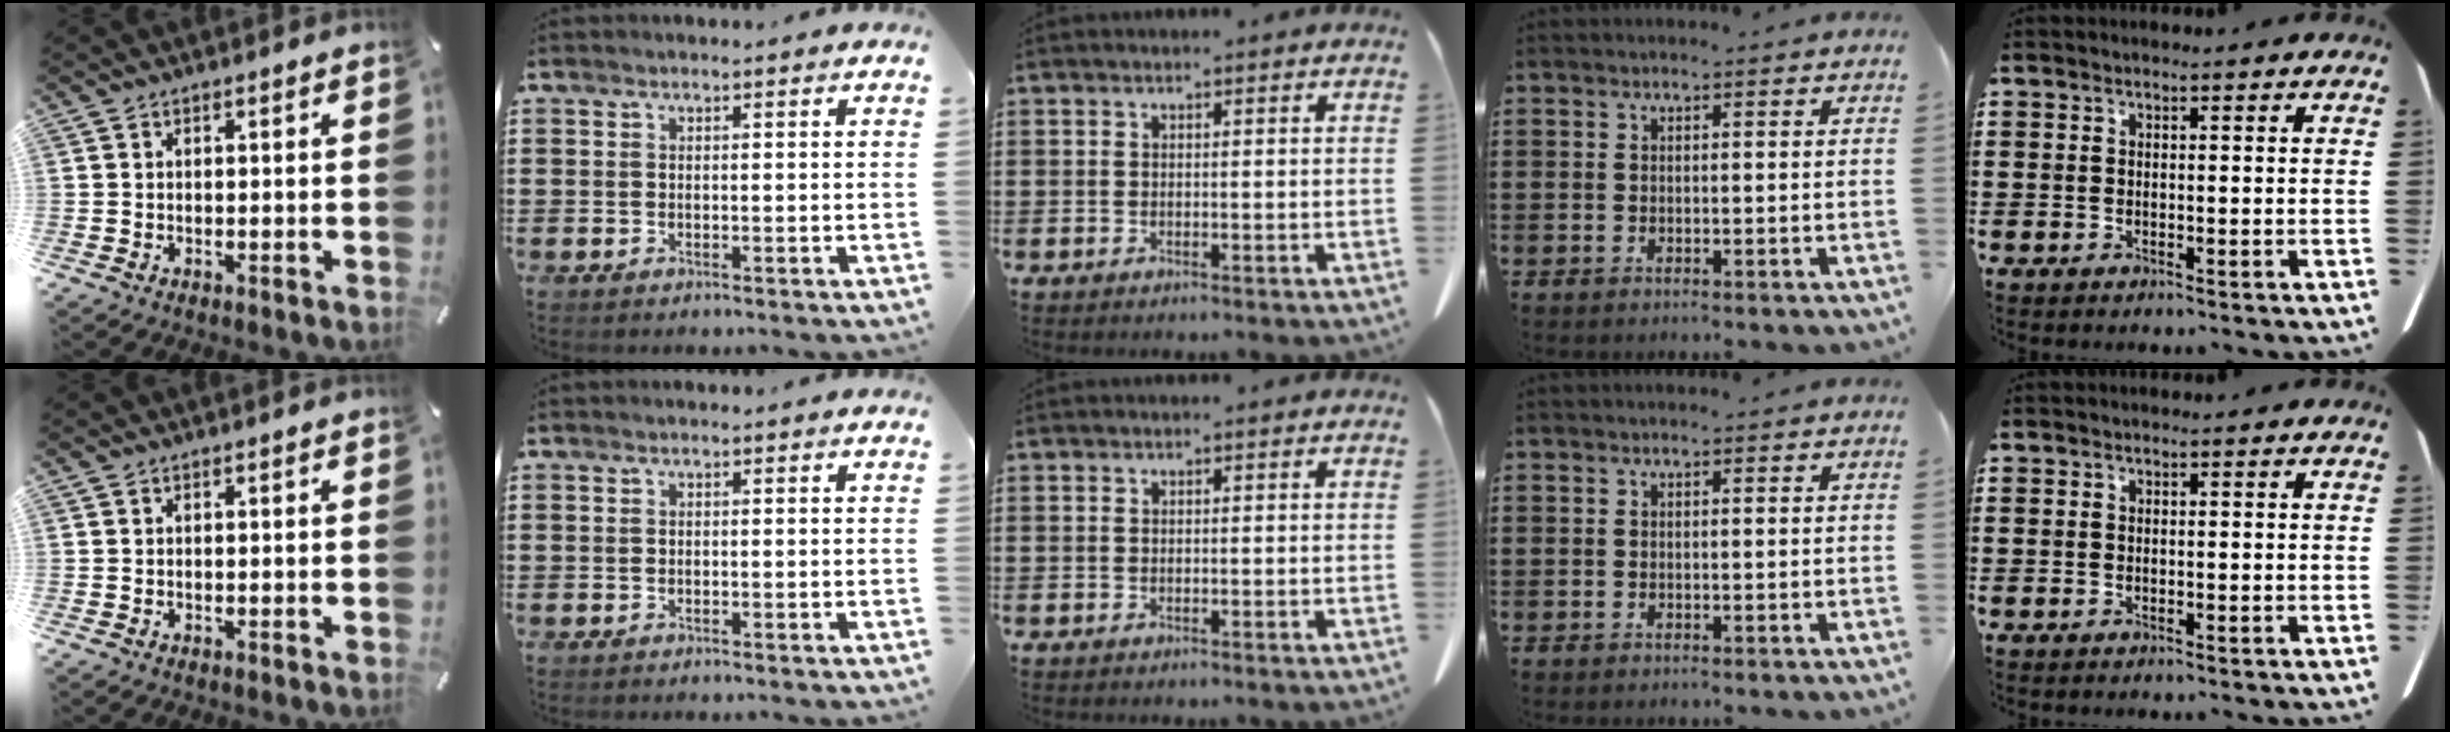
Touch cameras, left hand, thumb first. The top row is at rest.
{}